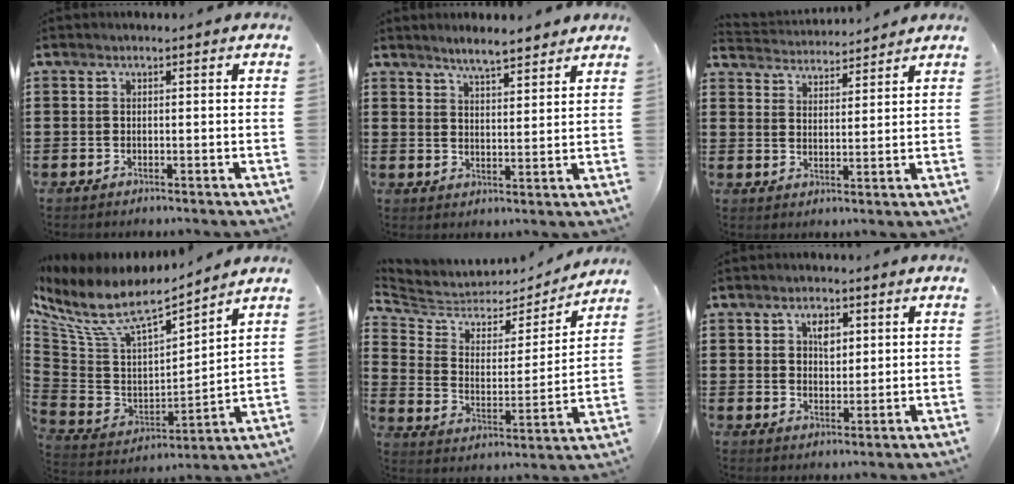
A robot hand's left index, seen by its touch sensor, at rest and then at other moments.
{"total": 4.4, "force": [4.2, 0.4, 1.3], "torque": [-0.036, -0.010, 0.078]}
{"total": 3.9, "force": [3.9, 0.1, -0.2], "torque": [-0.015, -0.023, 0.069]}
{"total": 9.4, "force": [7.2, 2.7, 5.4], "torque": [-0.138, -0.054, 0.122]}
{"total": 5.0, "force": [4.5, 2.1, 0.6], "torque": [-0.047, -0.035, 0.073]}
{"total": 3.6, "force": [1.6, 2.3, 2.3], "torque": [-0.036, 0.003, 0.024]}